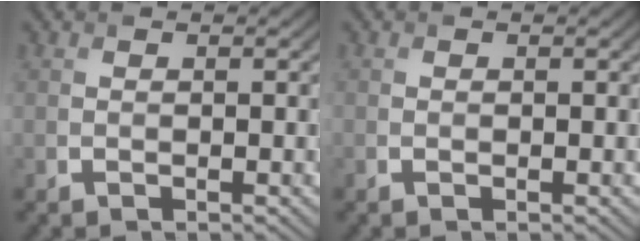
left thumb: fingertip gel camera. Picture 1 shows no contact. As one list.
[{"total": 0.7, "force": [-0.5, -0.2, -0.4], "torque": [0.015, -0.005, -0.013]}]